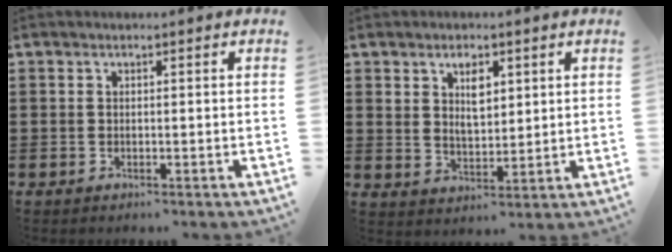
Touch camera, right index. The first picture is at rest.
{"total": 4.4, "force": [2.0, 2.2, 3.2], "torque": [-0.056, 0.002, 0.030]}